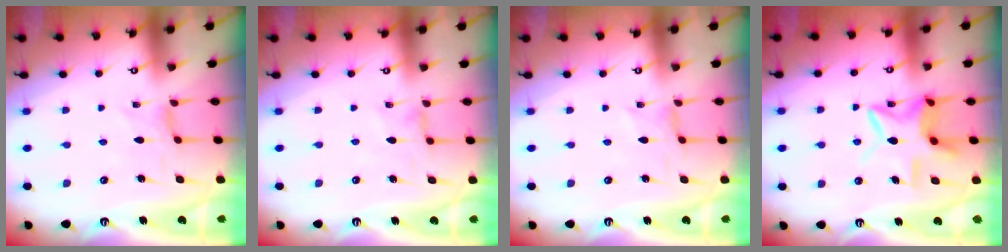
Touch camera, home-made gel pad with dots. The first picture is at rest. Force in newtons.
{"total": 0.0}
{"total": 0.0}
{"total": 11.4, "press": 11.4, "slide": 0.8}